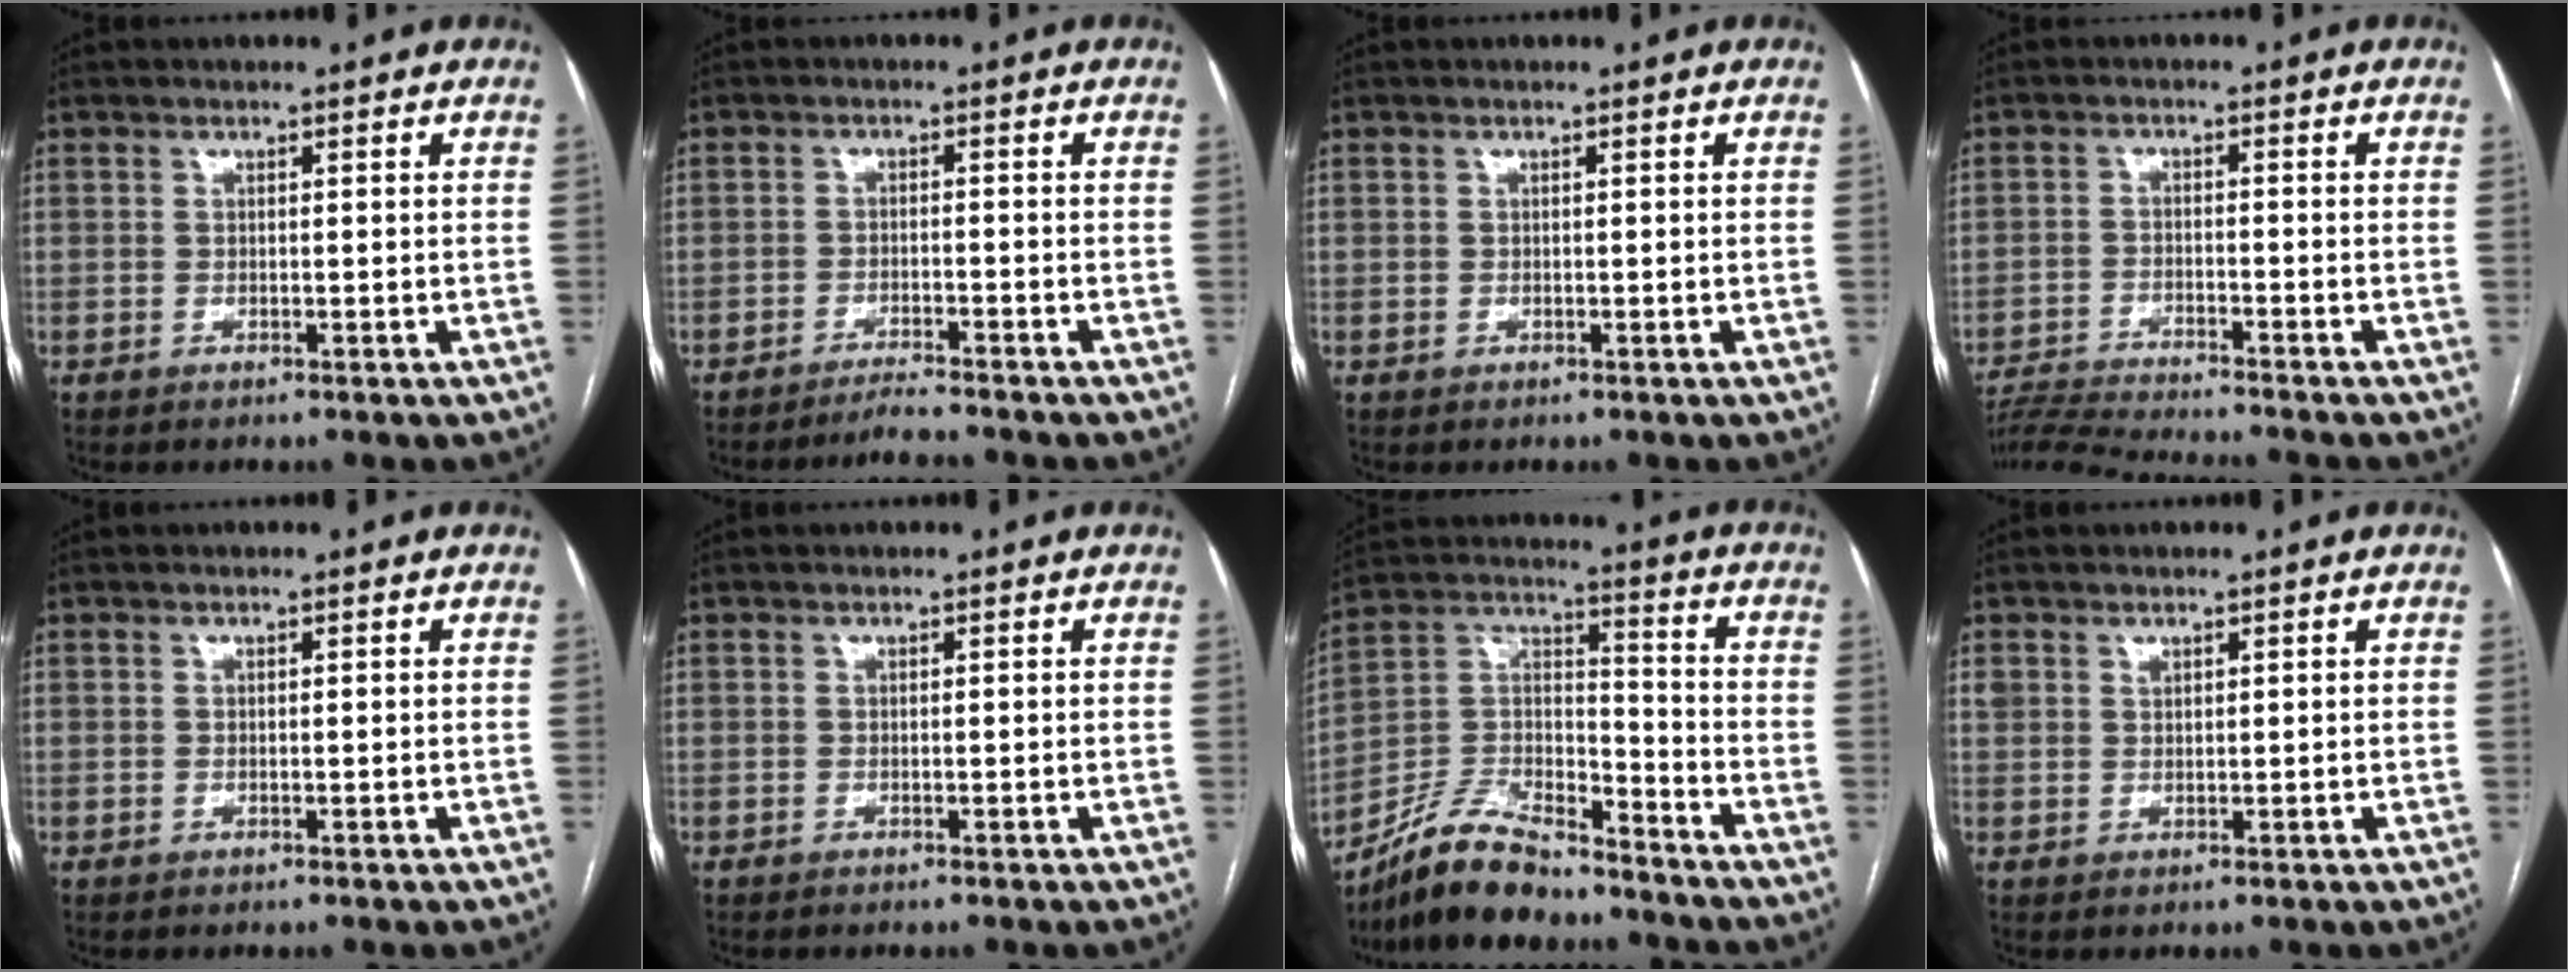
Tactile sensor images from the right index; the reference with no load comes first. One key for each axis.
{"total": 4.1, "fx": -3.9, "fy": -0.6, "fz": 1.1, "tx": -0.017, "ty": -0.012, "tz": -0.061}
{"total": 0.0}
{"total": 11.1, "fx": -10.3, "fy": -0.9, "fz": 4.0, "tx": -0.062, "ty": -0.014, "tz": -0.172}
{"total": 0.0}
{"total": 0.0}
{"total": 13.9, "fx": -12.0, "fy": 3.5, "fz": 6.0, "tx": -0.116, "ty": 0.017, "tz": -0.224}
{"total": 2.3, "fx": 1.2, "fy": 1.8, "fz": 0.8, "tx": -0.019, "ty": 0.010, "tz": 0.029}